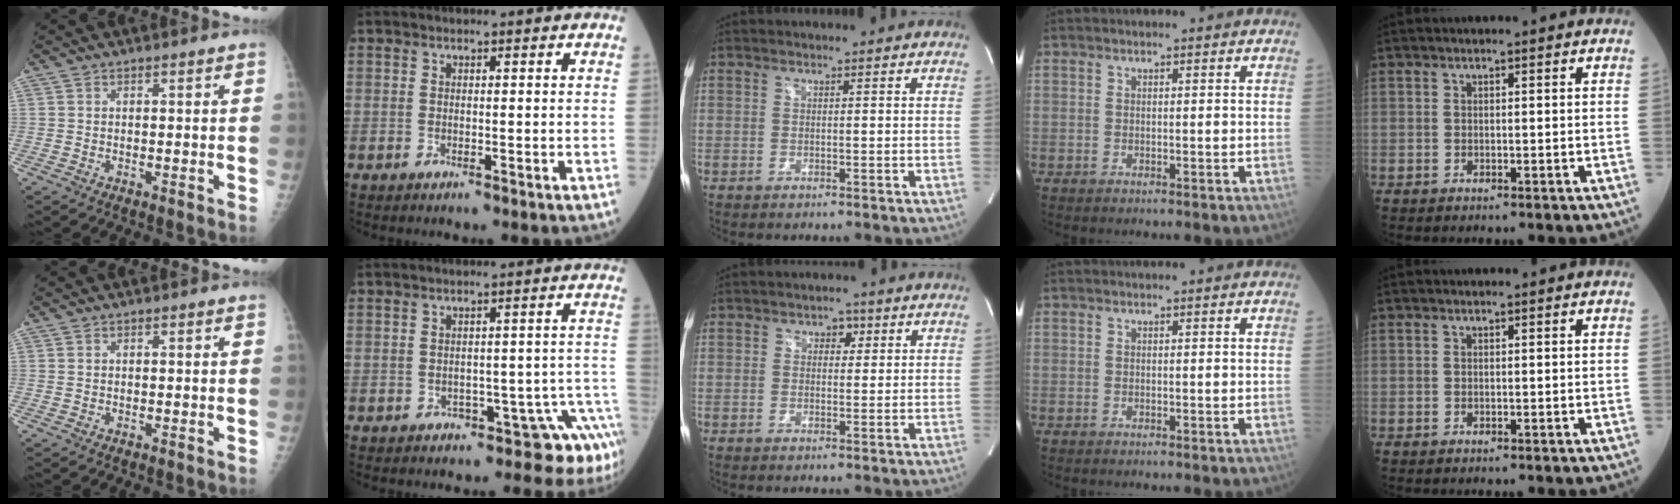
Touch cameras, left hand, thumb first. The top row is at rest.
{"index": {"total": 7.7, "force": [-5.7, 3.5, 3.8], "torque": [-0.019, 0.038, -0.068]}, "middle": {"total": 2.2, "force": [0.9, 1.5, 1.3], "torque": [-0.014, 0.010, 0.011]}}